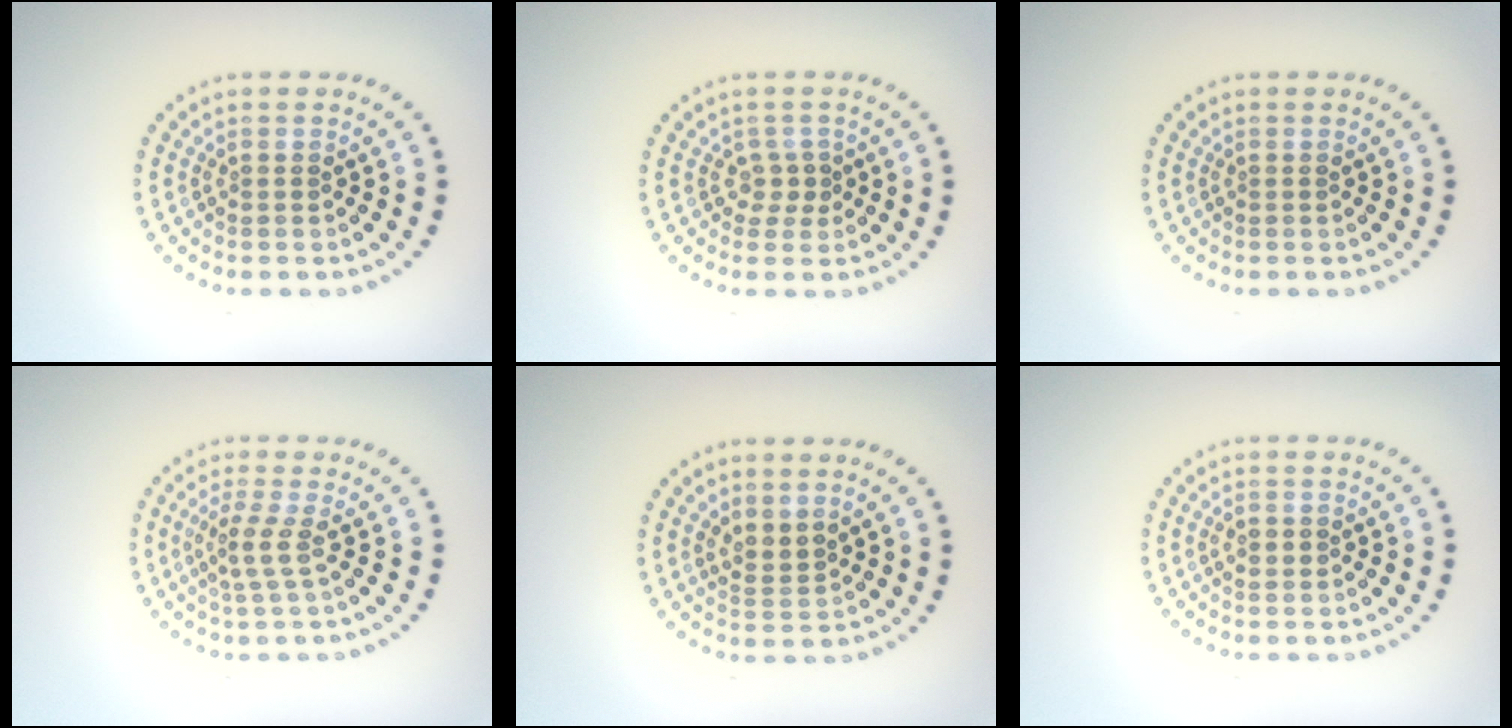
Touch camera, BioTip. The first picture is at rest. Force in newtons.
{"total": 1.6, "press": 1.2, "slide": 1.1}
{"total": 0.0}
{"total": 2.1, "press": 1.4, "slide": 1.6}
{"total": 1.7, "press": 1.4, "slide": 1.1}
{"total": 1.0, "press": 1.0, "slide": 0.2}